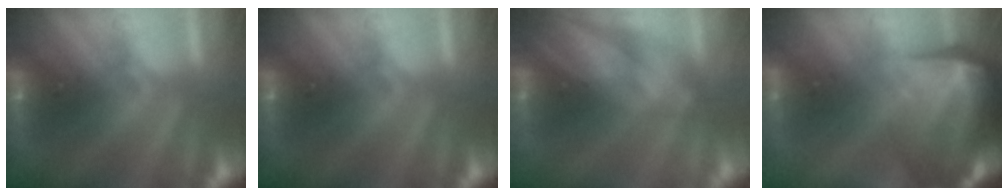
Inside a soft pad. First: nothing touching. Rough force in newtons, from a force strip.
{"total": 0.0}
{"total": 4.3}
{"total": 7.8}